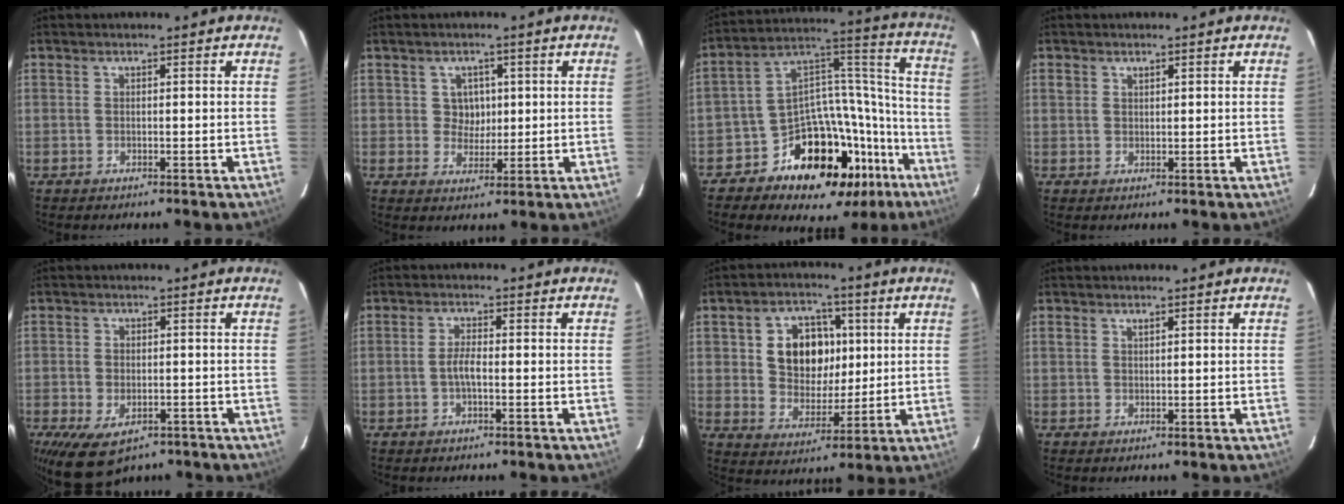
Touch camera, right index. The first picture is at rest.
{"total": 3.7, "force": [0.8, 3.5, 0.8], "torque": [-0.010, 0.010, 0.013]}
{"total": 23.8, "force": [-15.8, 14.7, 9.9], "torque": [-0.144, 0.094, -0.219]}
{"total": 1.1, "force": [0.6, 0.9, 0.3], "torque": [-0.005, 0.003, 0.011]}
{"total": 9.7, "force": [-5.4, 5.4, 6.0], "torque": [-0.128, -0.029, -0.082]}
{"total": 2.6, "force": [-0.8, 0.6, 2.4], "torque": [-0.048, 0.004, -0.016]}
{"total": 11.2, "force": [2.3, 8.6, 6.7], "torque": [-0.133, 0.023, 0.050]}
{"total": 0.7, "force": [0.5, 0.3, 0.3], "torque": [-0.005, 0.002, 0.008]}